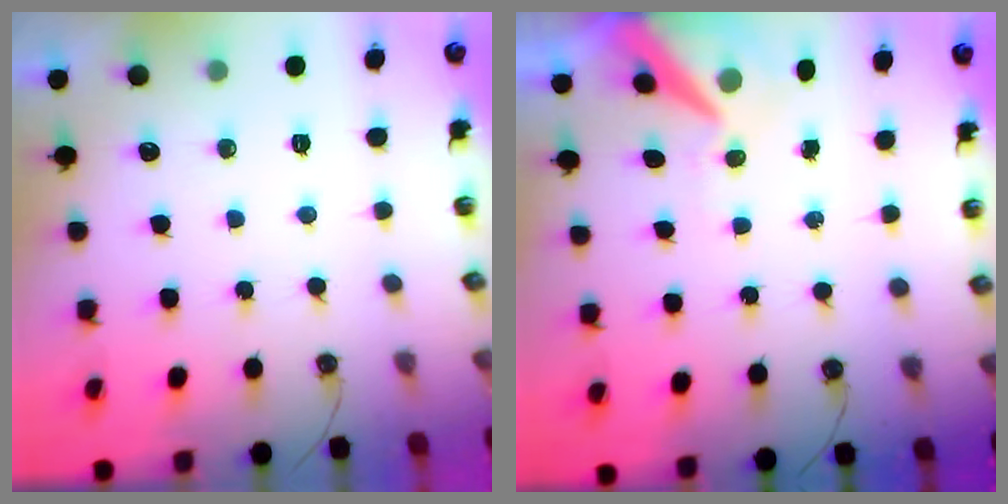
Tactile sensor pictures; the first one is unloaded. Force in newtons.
{"total": 9.0, "press": 8.9, "slide": 1.4}